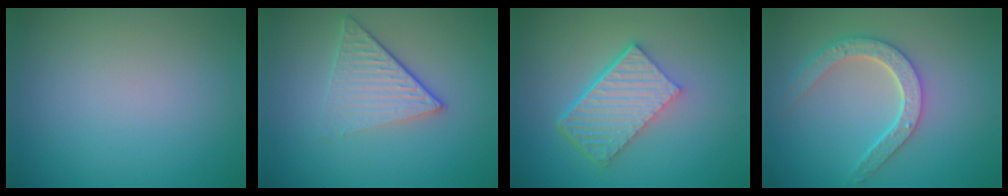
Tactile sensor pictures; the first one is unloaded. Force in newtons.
{"total": 4.0, "press": 2.6, "slide": 3.1}
{"total": 6.0, "press": 4.1, "slide": 4.4}
{"total": 4.4, "press": 3.5, "slide": 2.7}